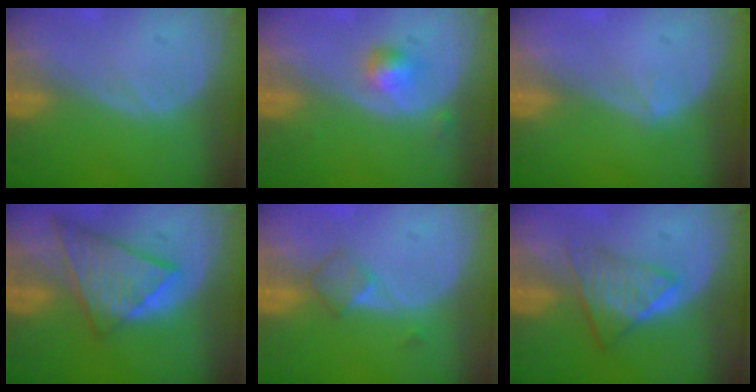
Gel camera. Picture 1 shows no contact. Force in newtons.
{"total": 2.4, "press": 2.4, "slide": 0.2}
{"total": 0.6, "press": 0.4, "slide": 0.5}
{"total": 9.0, "press": 7.8, "slide": 4.4}
{"total": 3.0, "press": 2.7, "slide": 1.2}
{"total": 5.9, "press": 5.1, "slide": 3.0}